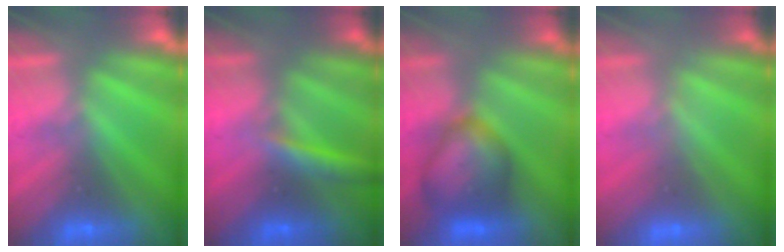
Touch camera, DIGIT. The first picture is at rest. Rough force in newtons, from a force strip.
{"total": 2.7}
{"total": 6.6}
{"total": 1.6}